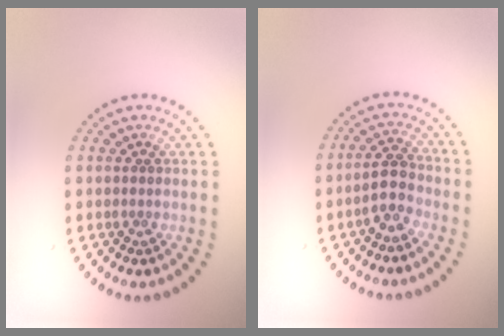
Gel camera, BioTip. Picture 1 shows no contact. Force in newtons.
{"total": 2.8, "press": 2.7, "slide": 1.0}